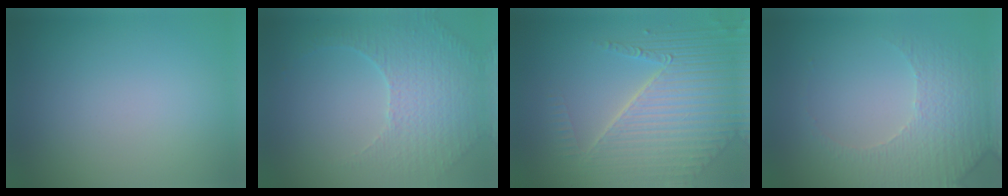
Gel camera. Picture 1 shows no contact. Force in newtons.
{"total": 5.2, "press": 3.6, "slide": 3.7}
{"total": 8.1, "press": 5.9, "slide": 5.7}
{"total": 5.0, "press": 3.6, "slide": 3.5}